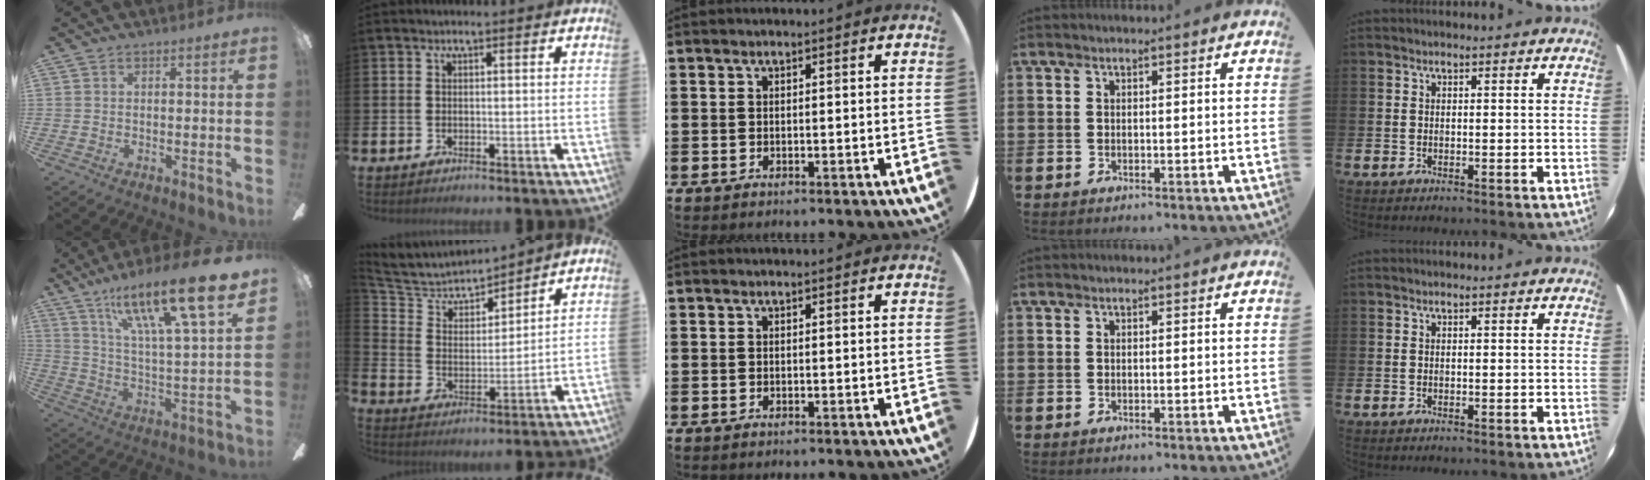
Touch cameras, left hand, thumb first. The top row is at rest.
{"thumb": {"total": 20.9, "force": [14.6, 3.9, 14.5], "torque": [-0.240, -0.090, 0.230]}, "index": {"total": 6.2, "force": [6.0, 1.5, 0.6], "torque": [-0.048, -0.049, 0.102]}}